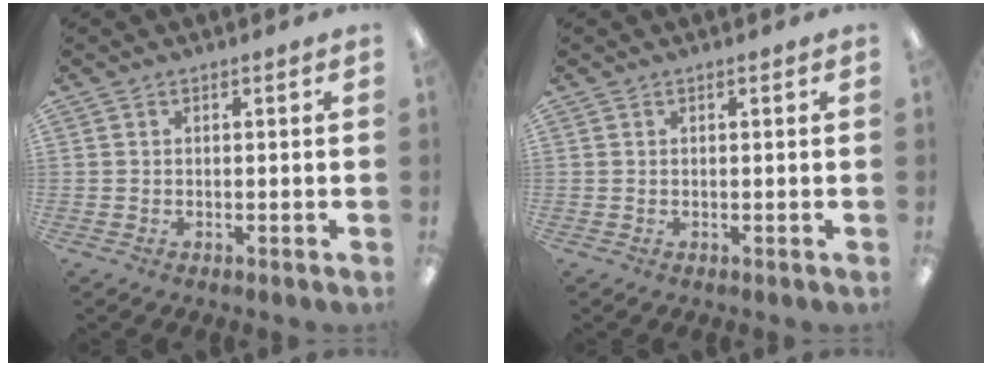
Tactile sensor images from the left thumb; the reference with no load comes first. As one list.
[{"total": 0.0}]